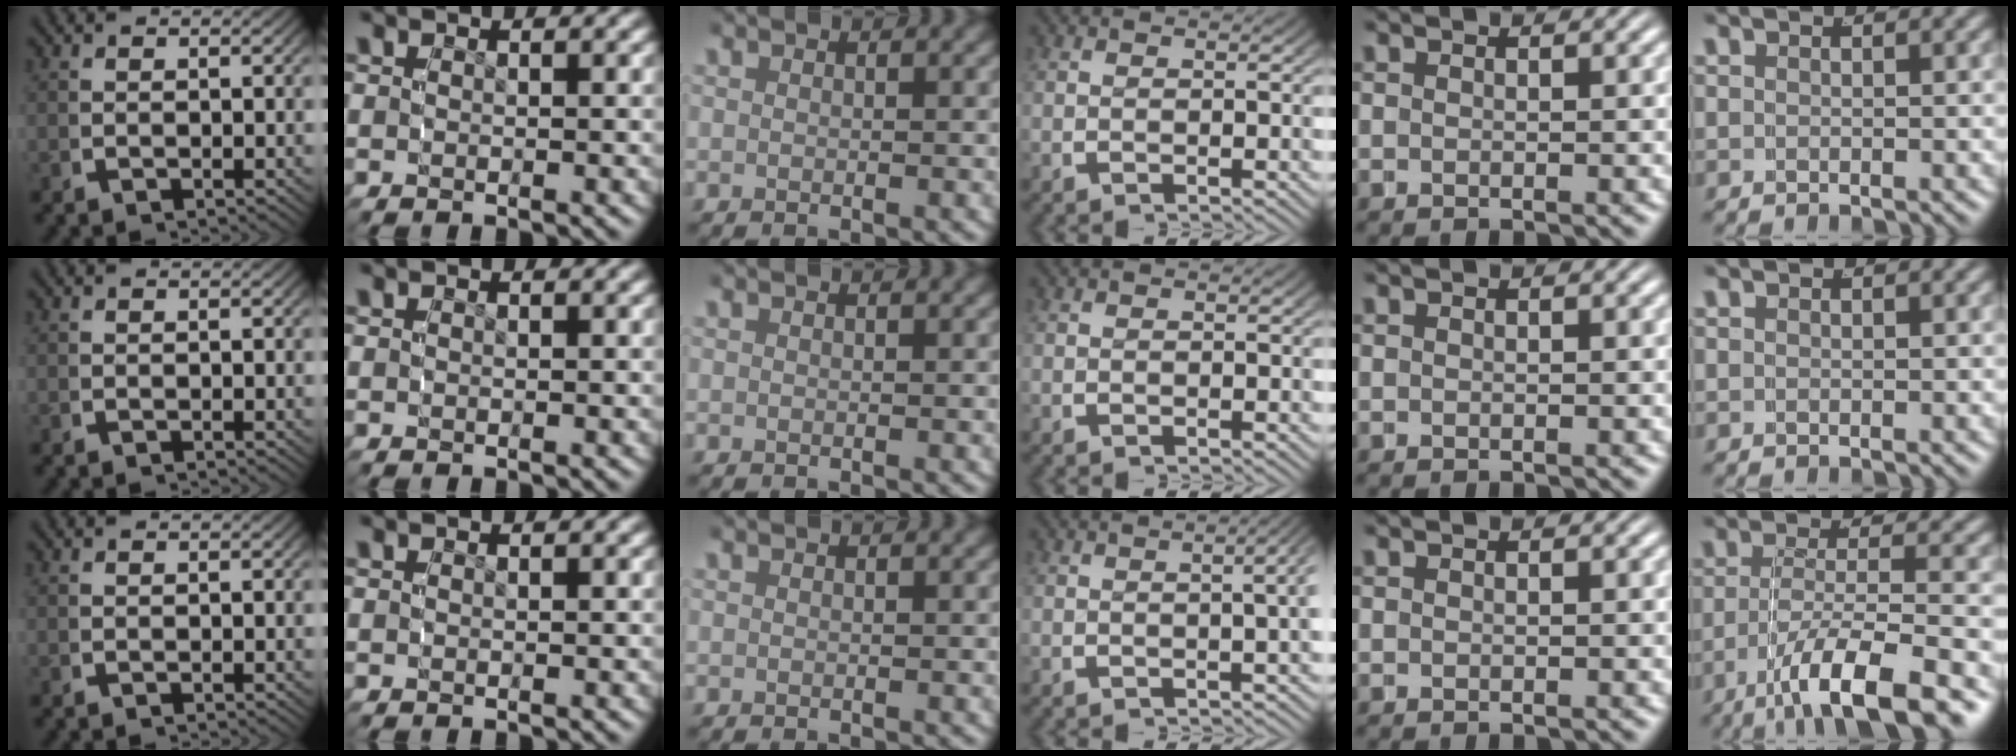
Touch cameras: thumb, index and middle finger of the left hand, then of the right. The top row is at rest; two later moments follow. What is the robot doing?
{"motion": "grasp_and_lifting", "object": "dispenser bottle"}